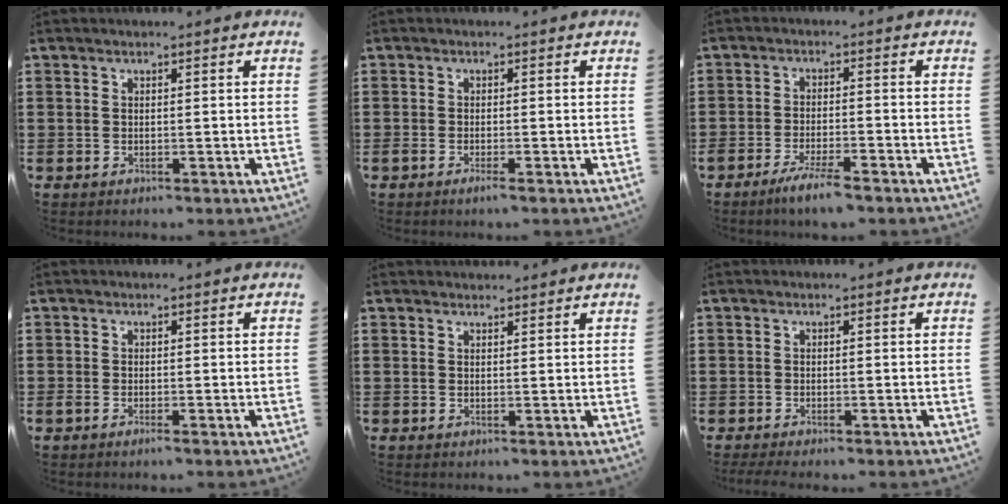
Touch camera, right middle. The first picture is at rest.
{"total": 1.1, "force": [-0.6, 0.1, 0.9], "torque": [-0.015, -0.003, -0.011]}
{"total": 4.4, "force": [-3.4, 0.1, 2.8], "torque": [-0.058, -0.009, -0.062]}
{"total": 0.9, "force": [-0.5, 0.1, 0.7], "torque": [-0.013, -0.003, -0.008]}
{"total": 1.0, "force": [0.9, 0.3, 0.0], "torque": [0.006, -0.002, 0.016]}
{"total": 0.8, "force": [-0.8, 0.0, 0.2], "torque": [-0.008, -0.007, -0.014]}